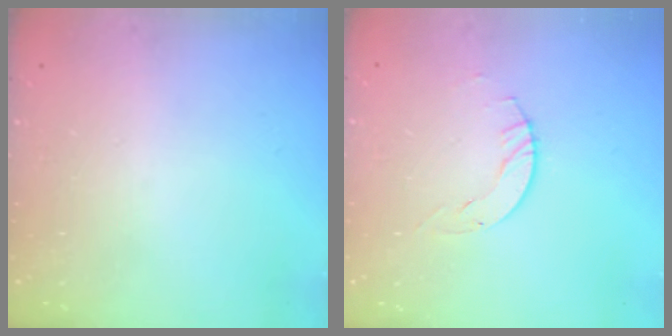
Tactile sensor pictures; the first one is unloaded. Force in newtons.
{"total": 2.9, "press": 2.9, "slide": 0.4}